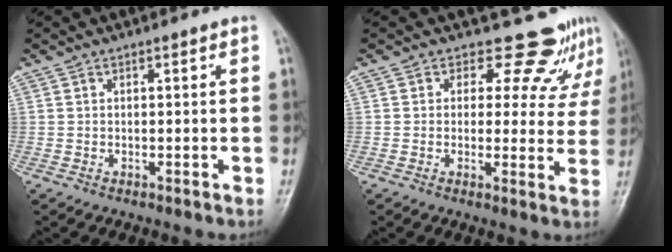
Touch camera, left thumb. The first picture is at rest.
{"total": 9.1, "force": [7.9, 4.5, 0.9], "torque": [0.040, -0.048, 0.078]}